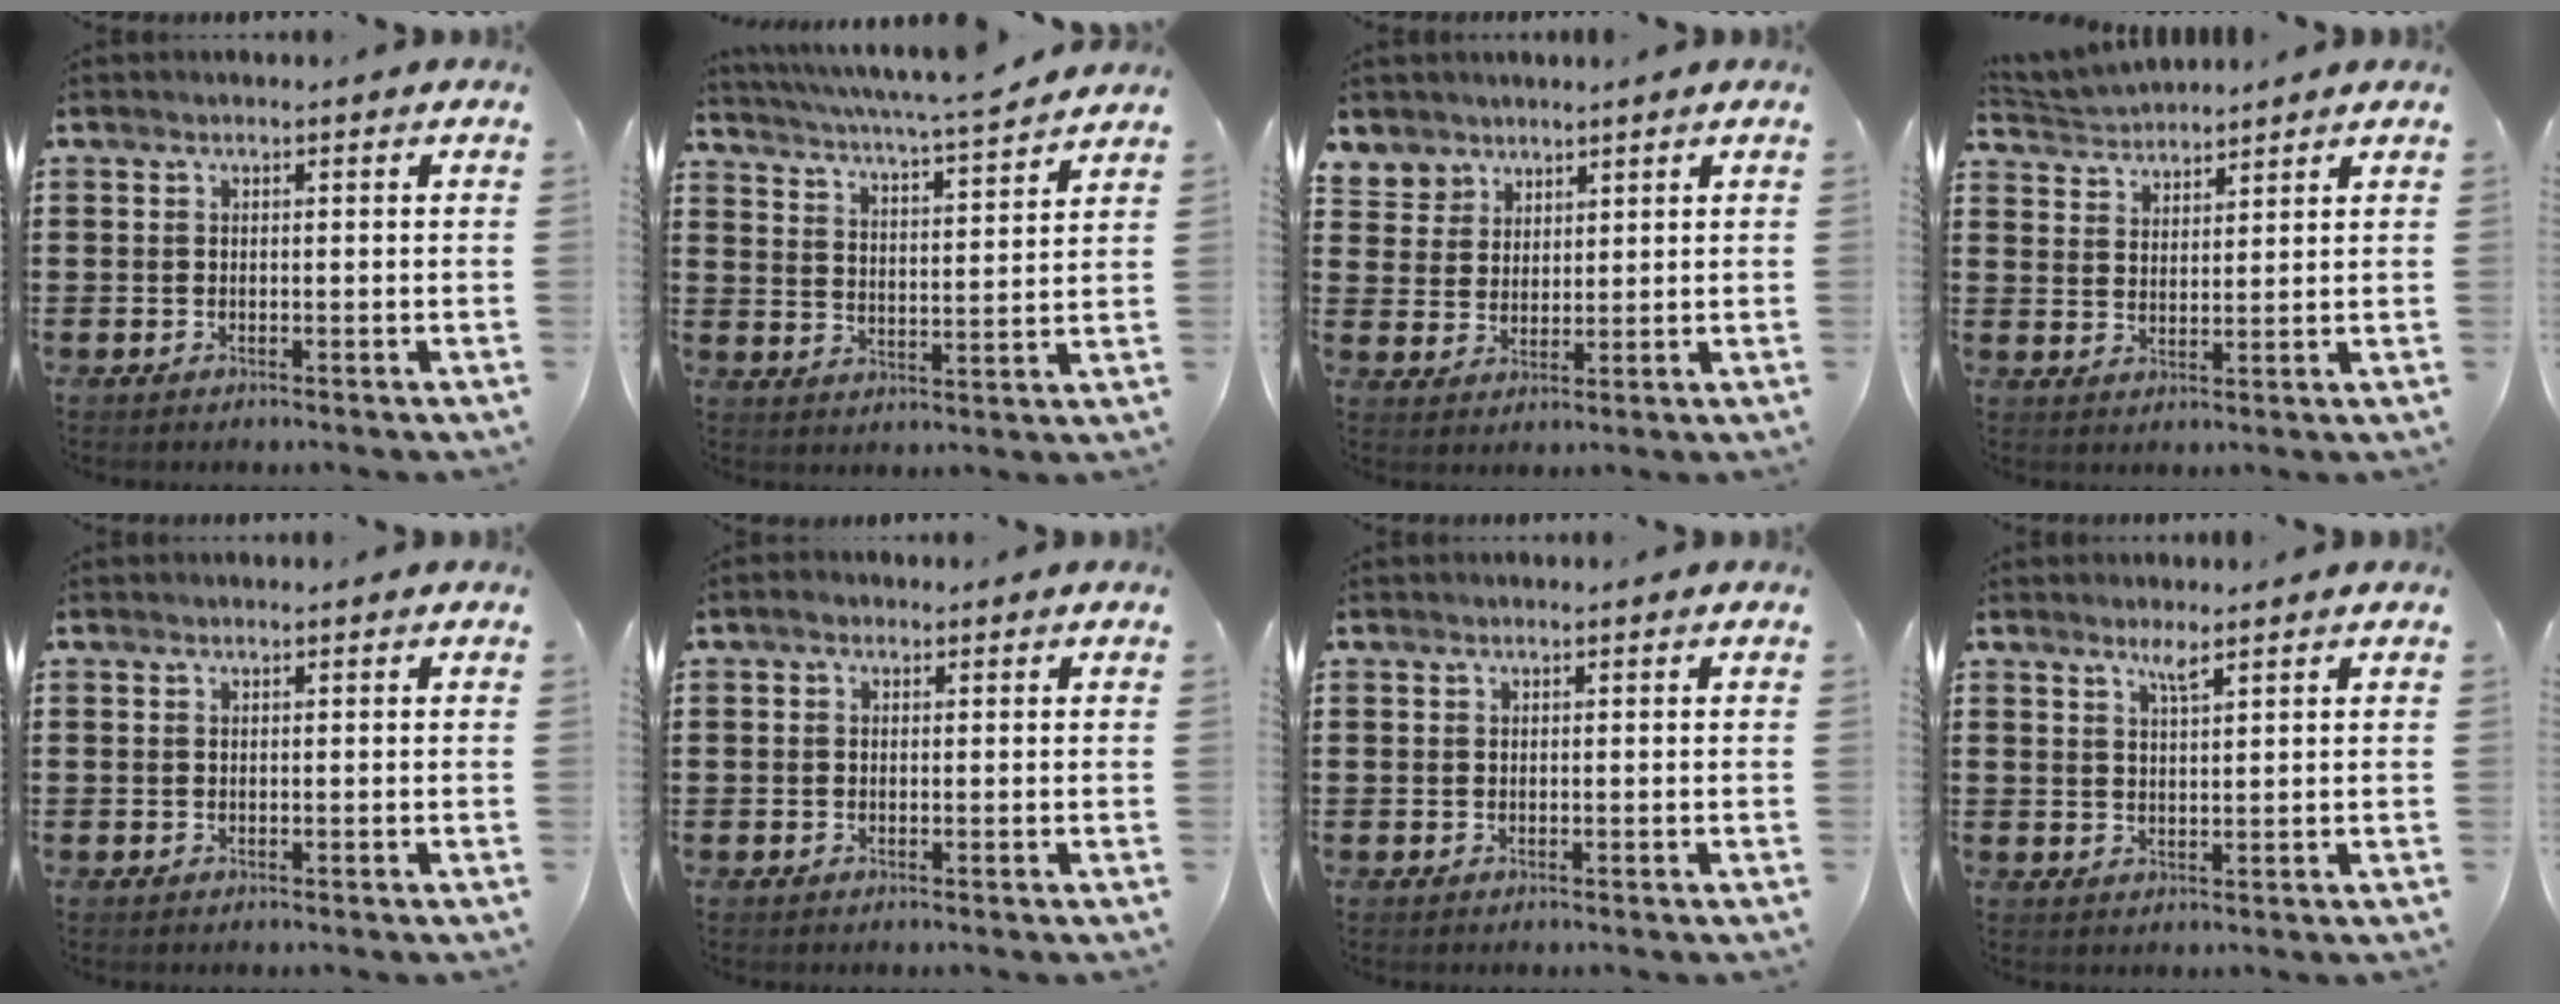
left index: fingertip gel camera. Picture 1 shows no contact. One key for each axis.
{"total": 4.8, "fx": 4.4, "fy": -0.8, "fz": 1.8, "tx": -0.056, "ty": -0.037, "tz": 0.068}
{"total": 4.7, "fx": 3.3, "fy": 3.4, "fz": -0.1, "tx": -0.014, "ty": -0.002, "tz": 0.058}
{"total": 3.1, "fx": 3.0, "fy": 0.8, "fz": -0.4, "tx": -0.006, "ty": -0.009, "tz": 0.054}
{"total": 0.0}
{"total": 1.0, "fx": 0.0, "fy": 0.8, "fz": 0.6, "tx": -0.013, "ty": 0.006, "tz": -0.001}
{"total": 0.0}
{"total": 2.4, "fx": 2.0, "fy": 0.1, "fz": 1.4, "tx": -0.031, "ty": 0.001, "tz": 0.035}